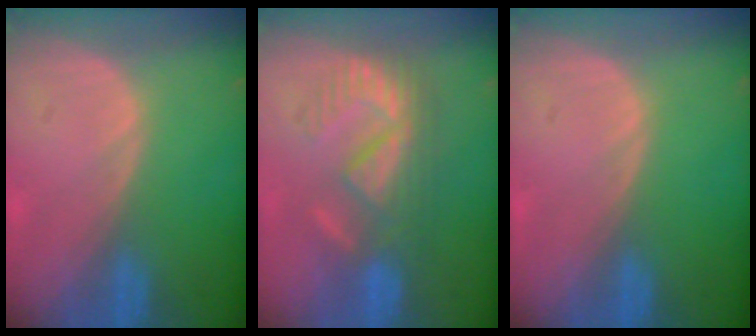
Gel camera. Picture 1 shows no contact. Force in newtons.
{"total": 8.3, "press": 7.8, "slide": 2.8}
{"total": 0.0}